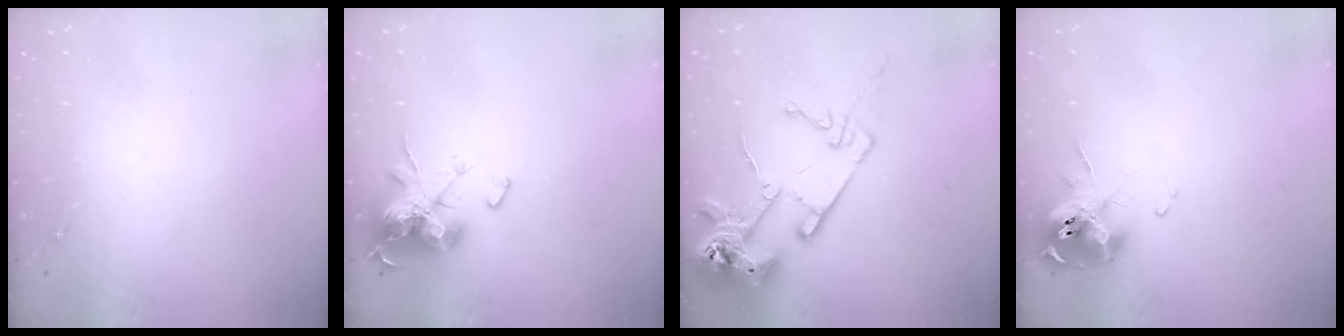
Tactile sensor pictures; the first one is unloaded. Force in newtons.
{"total": 16.7, "press": 16.7, "slide": 0.1}
{"total": 16.9, "press": 16.8, "slide": 1.8}
{"total": 11.5, "press": 11.4, "slide": 1.8}